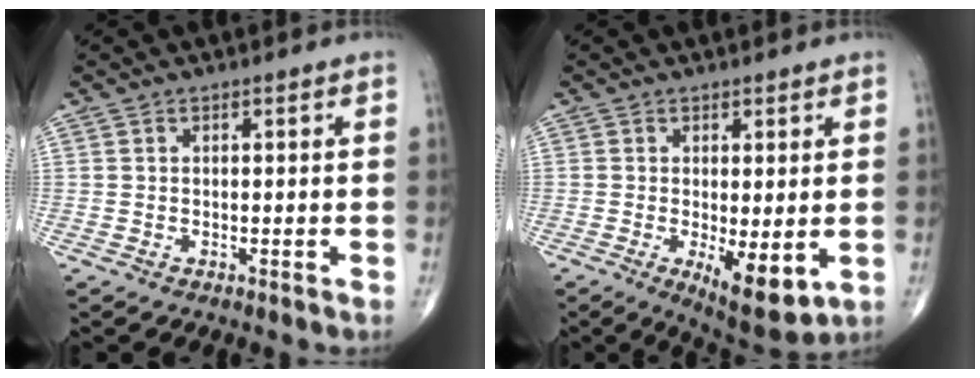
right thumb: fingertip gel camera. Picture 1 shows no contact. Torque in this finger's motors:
{"motor_torque": [-0.26, 0.62, 0.01, -0.04, 0.04]}